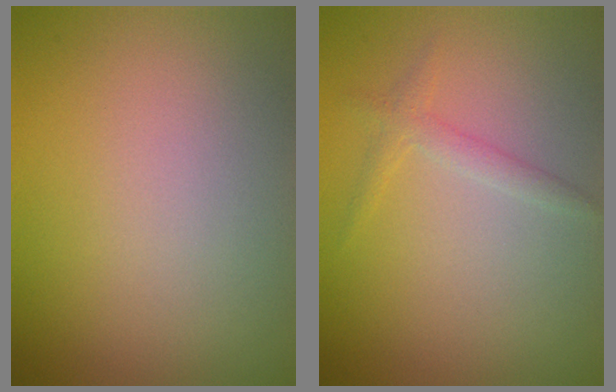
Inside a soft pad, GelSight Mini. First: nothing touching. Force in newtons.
{"total": 1.3, "press": 1.3, "slide": 0.1}